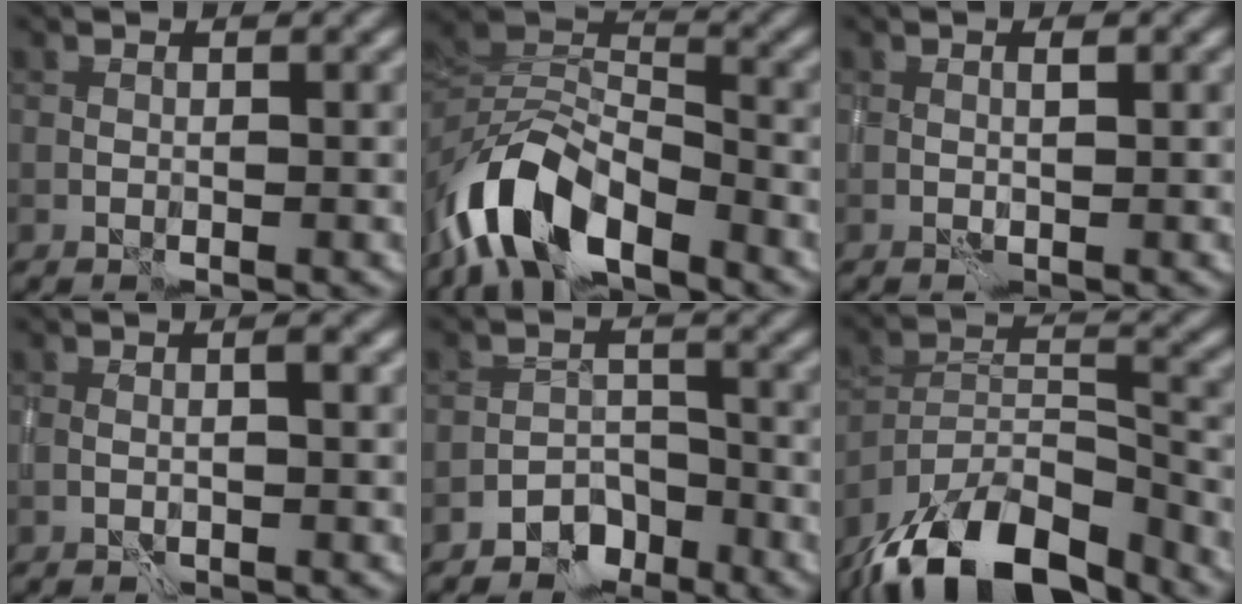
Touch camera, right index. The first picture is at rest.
{"total": 8.3, "force": [-5.2, 4.1, 5.0], "torque": [-0.089, 0.000, -0.106]}
{"total": 0.7, "force": [0.2, 0.1, 0.6], "torque": [-0.009, 0.001, 0.005]}
{"total": 1.0, "force": [0.0, 0.3, 1.0], "torque": [0.000, 0.001, -0.008]}
{"total": 2.9, "force": [-2.2, 1.8, 0.6], "torque": [0.002, 0.006, -0.043]}
{"total": 12.3, "force": [-9.4, 4.9, 6.2], "torque": [-0.117, 0.005, -0.167]}